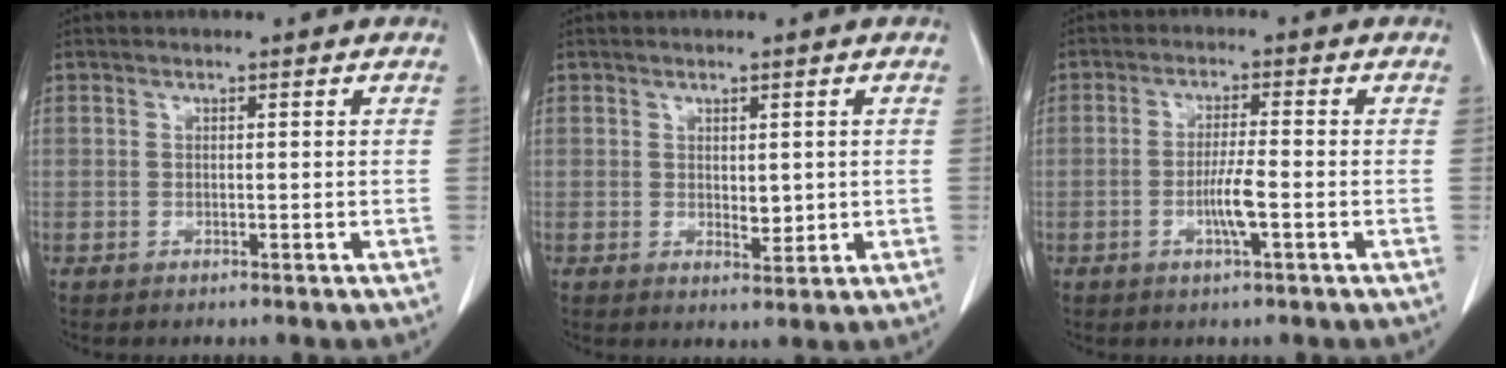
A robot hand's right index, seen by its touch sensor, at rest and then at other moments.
{"total": 2.6, "force": [0.2, 1.3, 2.2], "torque": [-0.033, -0.007, 0.009]}
{"total": 4.5, "force": [-1.4, 0.0, 4.3], "torque": [-0.083, -0.006, -0.027]}